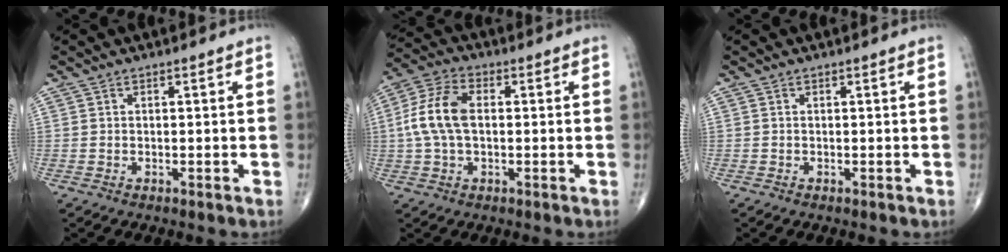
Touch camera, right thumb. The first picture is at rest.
{"total": 9.9, "force": [0.4, 5.8, 8.1], "torque": [-0.177, 0.023, 0.004]}
{"total": 0.0}